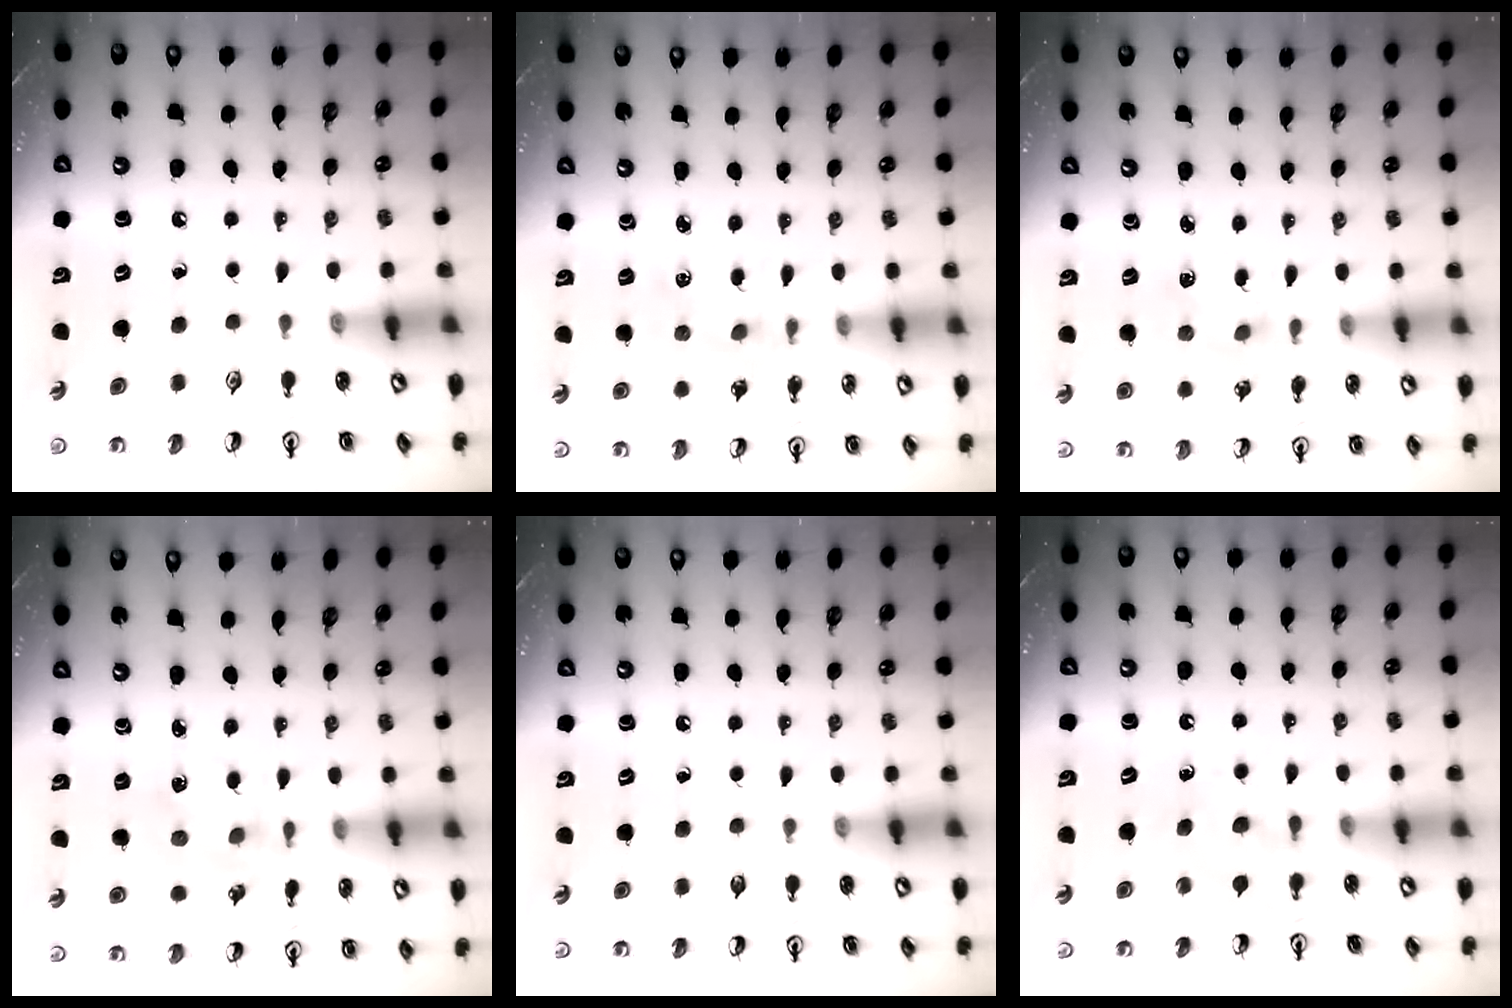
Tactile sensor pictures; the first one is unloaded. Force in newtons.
{"total": 2.1, "press": 2.1, "slide": 0.4}
{"total": 1.3, "press": 1.2, "slide": 0.4}
{"total": 1.7, "press": 1.6, "slide": 0.3}
{"total": 0.0}
{"total": 4.7, "press": 4.7, "slide": 0.5}